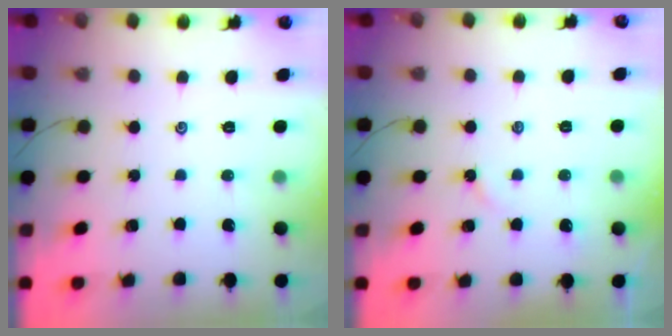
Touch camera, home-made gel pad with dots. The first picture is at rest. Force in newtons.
{"total": 2.7, "press": 2.7, "slide": 0.5}